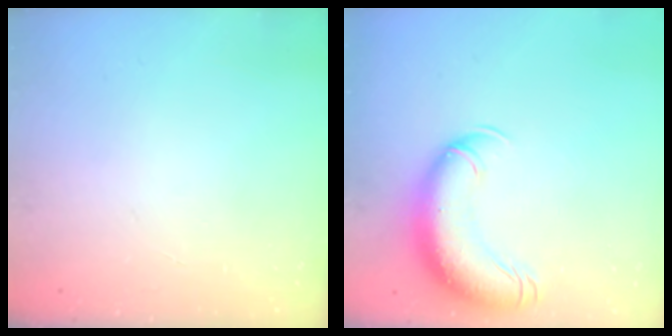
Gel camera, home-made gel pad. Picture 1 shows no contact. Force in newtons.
{"total": 16.5, "press": 16.1, "slide": 3.8}